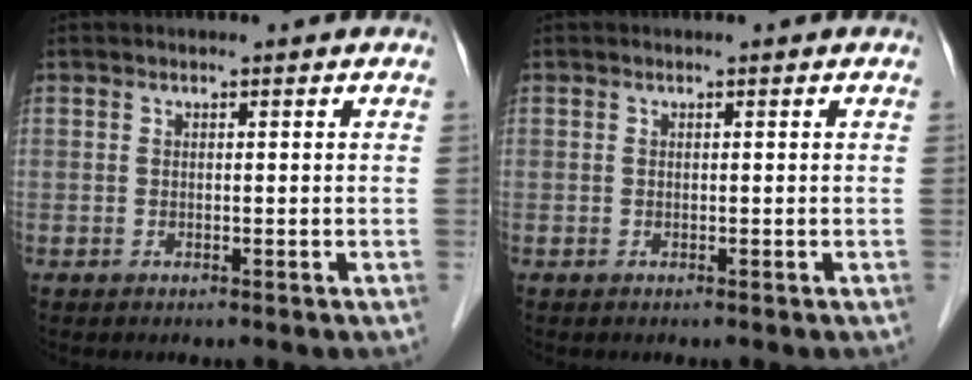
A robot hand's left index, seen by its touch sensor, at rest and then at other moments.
{"total": 0.0}